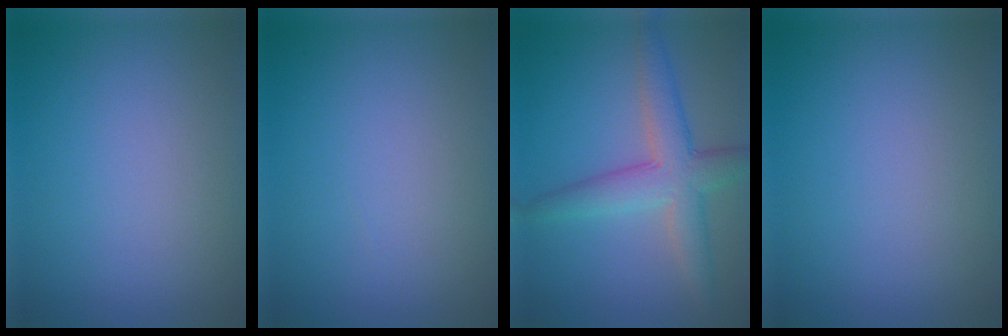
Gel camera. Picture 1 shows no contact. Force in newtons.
{"total": 0.0}
{"total": 4.8, "press": 4.8, "slide": 0.1}
{"total": 0.0}